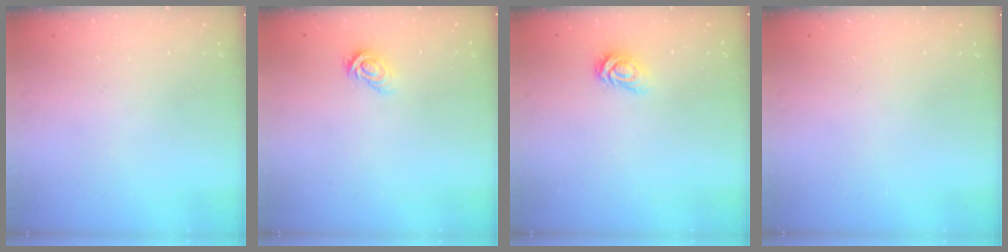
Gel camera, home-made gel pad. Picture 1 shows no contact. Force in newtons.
{"total": 6.6, "press": 6.6, "slide": 0.2}
{"total": 3.9, "press": 3.9, "slide": 0.5}
{"total": 0.0}